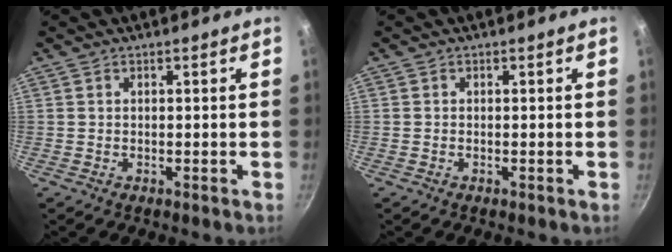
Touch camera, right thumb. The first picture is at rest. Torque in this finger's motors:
{"motor_torque": [-0.04, -0.11, -0.20, 0.12, -0.02]}